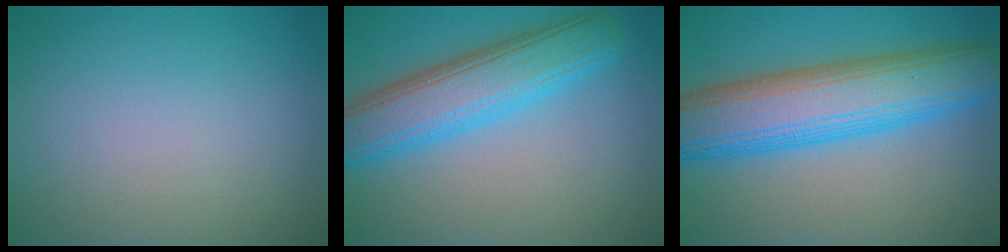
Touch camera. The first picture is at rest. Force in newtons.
{"total": 7.4, "press": 7.4, "slide": 0.4}
{"total": 10.6, "press": 10.6, "slide": 0.3}